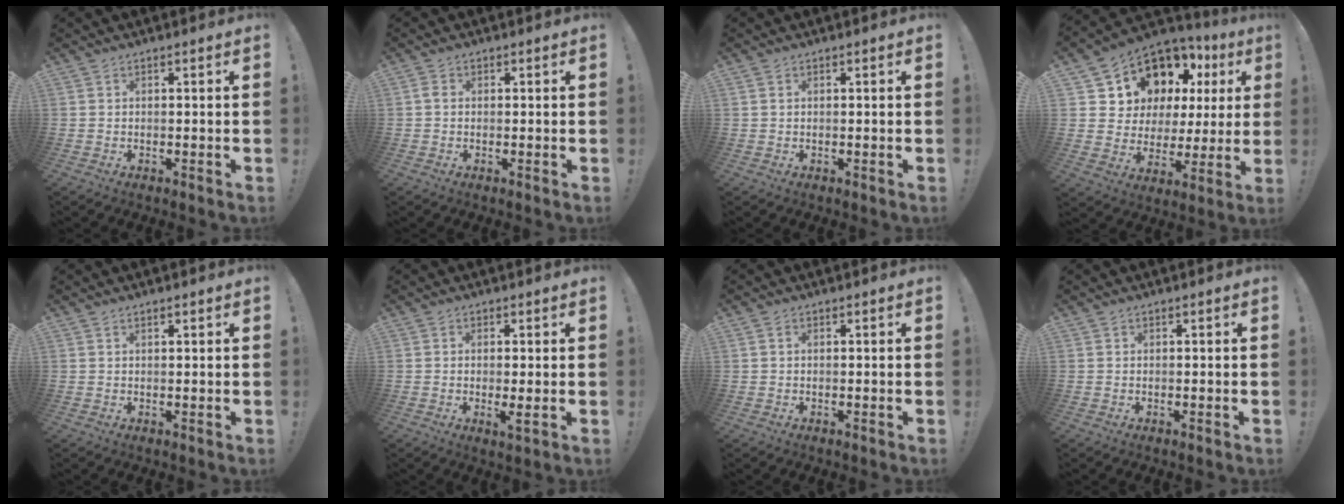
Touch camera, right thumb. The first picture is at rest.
{"total": 1.5, "force": [0.2, 1.2, 0.9], "torque": [-0.016, 0.005, 0.004]}
{"total": 0.7, "force": [0.4, 0.5, 0.4], "torque": [-0.017, 0.005, 0.010]}
{"total": 10.8, "force": [7.5, 6.8, 3.7], "torque": [-0.063, -0.073, 0.147]}
{"total": 0.9, "force": [0.7, 0.2, 0.5], "torque": [-0.004, -0.001, 0.012]}
{"total": 3.1, "force": [0.1, 0.3, 3.1], "torque": [-0.048, -0.008, 0.004]}
{"total": 0.6, "force": [0.2, 0.5, 0.2], "torque": [-0.010, 0.005, 0.004]}
{"total": 0.0}